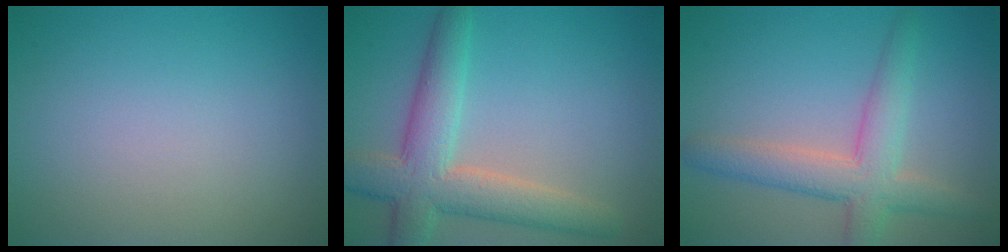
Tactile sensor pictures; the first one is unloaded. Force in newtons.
{"total": 6.5, "press": 6.5, "slide": 0.5}
{"total": 4.9, "press": 4.9, "slide": 0.3}